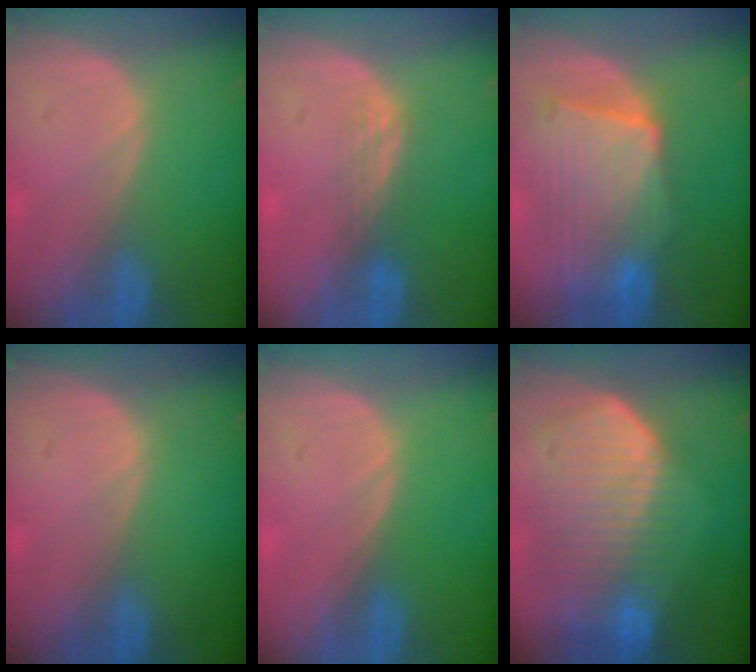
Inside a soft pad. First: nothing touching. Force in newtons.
{"total": 2.9, "press": 2.5, "slide": 1.5}
{"total": 10.3, "press": 9.1, "slide": 4.9}
{"total": 0.0}
{"total": 0.0}
{"total": 10.6, "press": 9.2, "slide": 5.1}